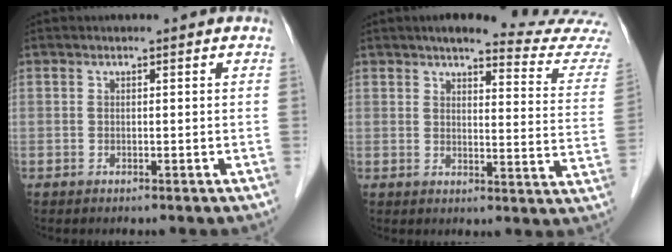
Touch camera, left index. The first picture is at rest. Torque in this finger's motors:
{"motor_torque": [0.60, -0.91, 0.20, 0.02]}